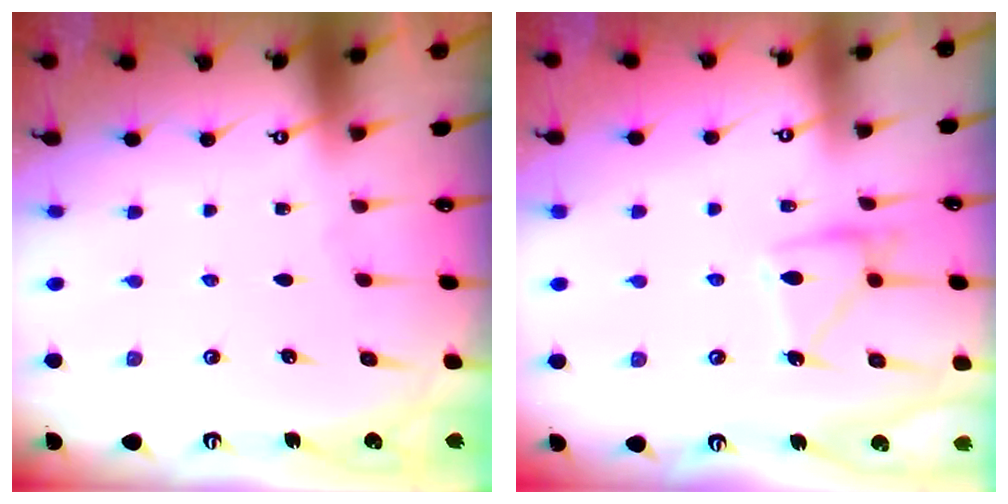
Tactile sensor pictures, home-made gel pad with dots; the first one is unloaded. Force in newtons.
{"total": 14.6, "press": 14.6, "slide": 0.9}